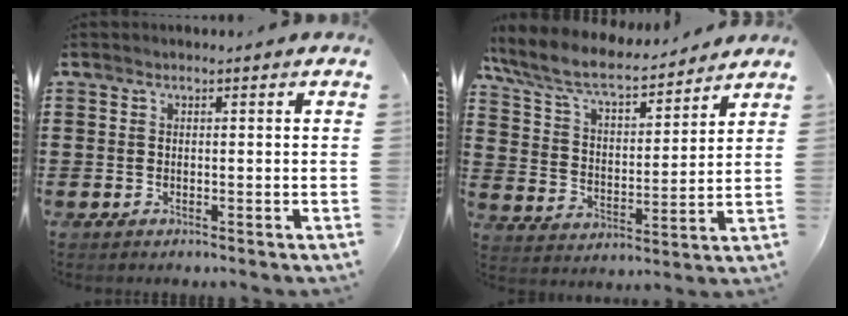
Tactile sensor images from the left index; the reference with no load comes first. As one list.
[{"total": 8.2, "force": [7.2, 1.8, 3.5], "torque": [-0.098, -0.037, 0.123]}]